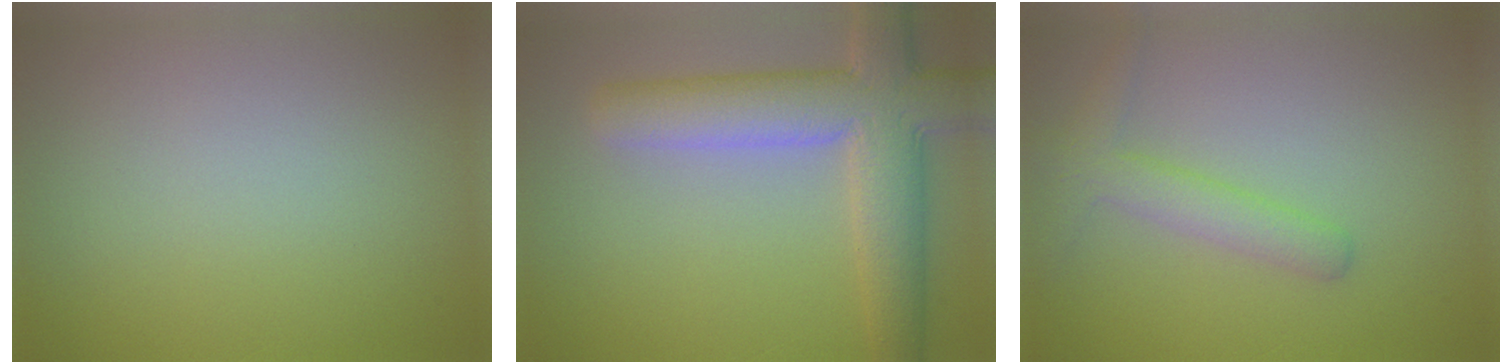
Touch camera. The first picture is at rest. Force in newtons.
{"total": 8.0, "press": 7.9, "slide": 0.8}
{"total": 2.9, "press": 2.9, "slide": 0.2}